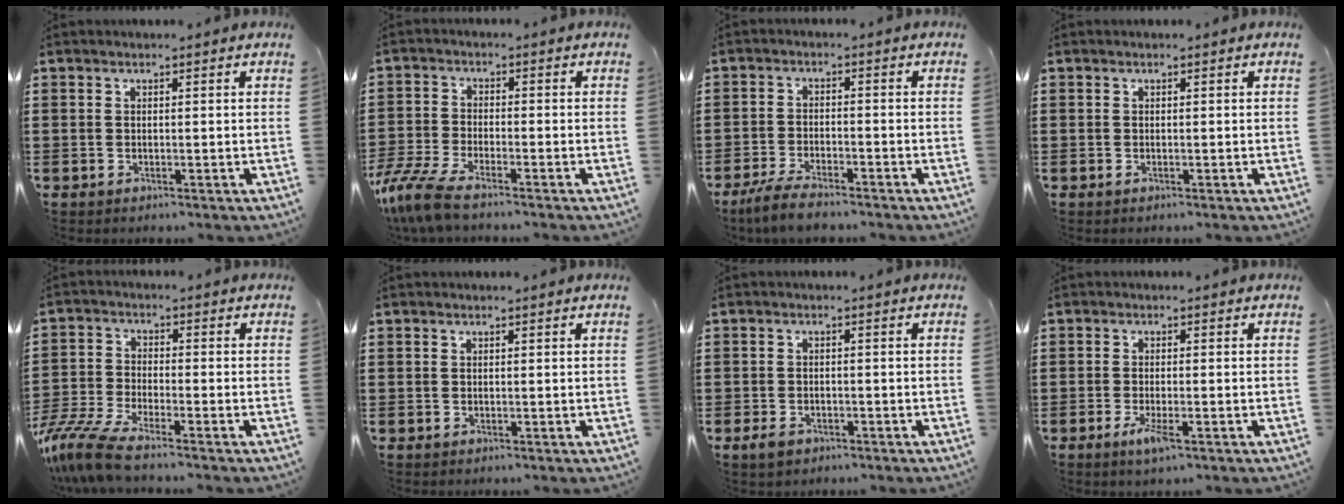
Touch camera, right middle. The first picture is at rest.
{"total": 6.3, "force": [-5.2, 0.9, 3.5], "torque": [-0.102, -0.018, -0.108]}
{"total": 4.2, "force": [-3.8, 0.6, 1.8], "torque": [-0.045, -0.004, -0.076]}
{"total": 0.0}
{"total": 7.5, "force": [-6.4, 0.8, 3.8], "torque": [-0.110, -0.014, -0.133]}
{"total": 0.0}
{"total": 2.0, "force": [-1.4, 1.1, 0.9], "torque": [-0.018, 0.001, -0.028]}
{"total": 3.3, "force": [-1.3, 0.5, 2.9], "torque": [-0.062, -0.011, -0.026]}